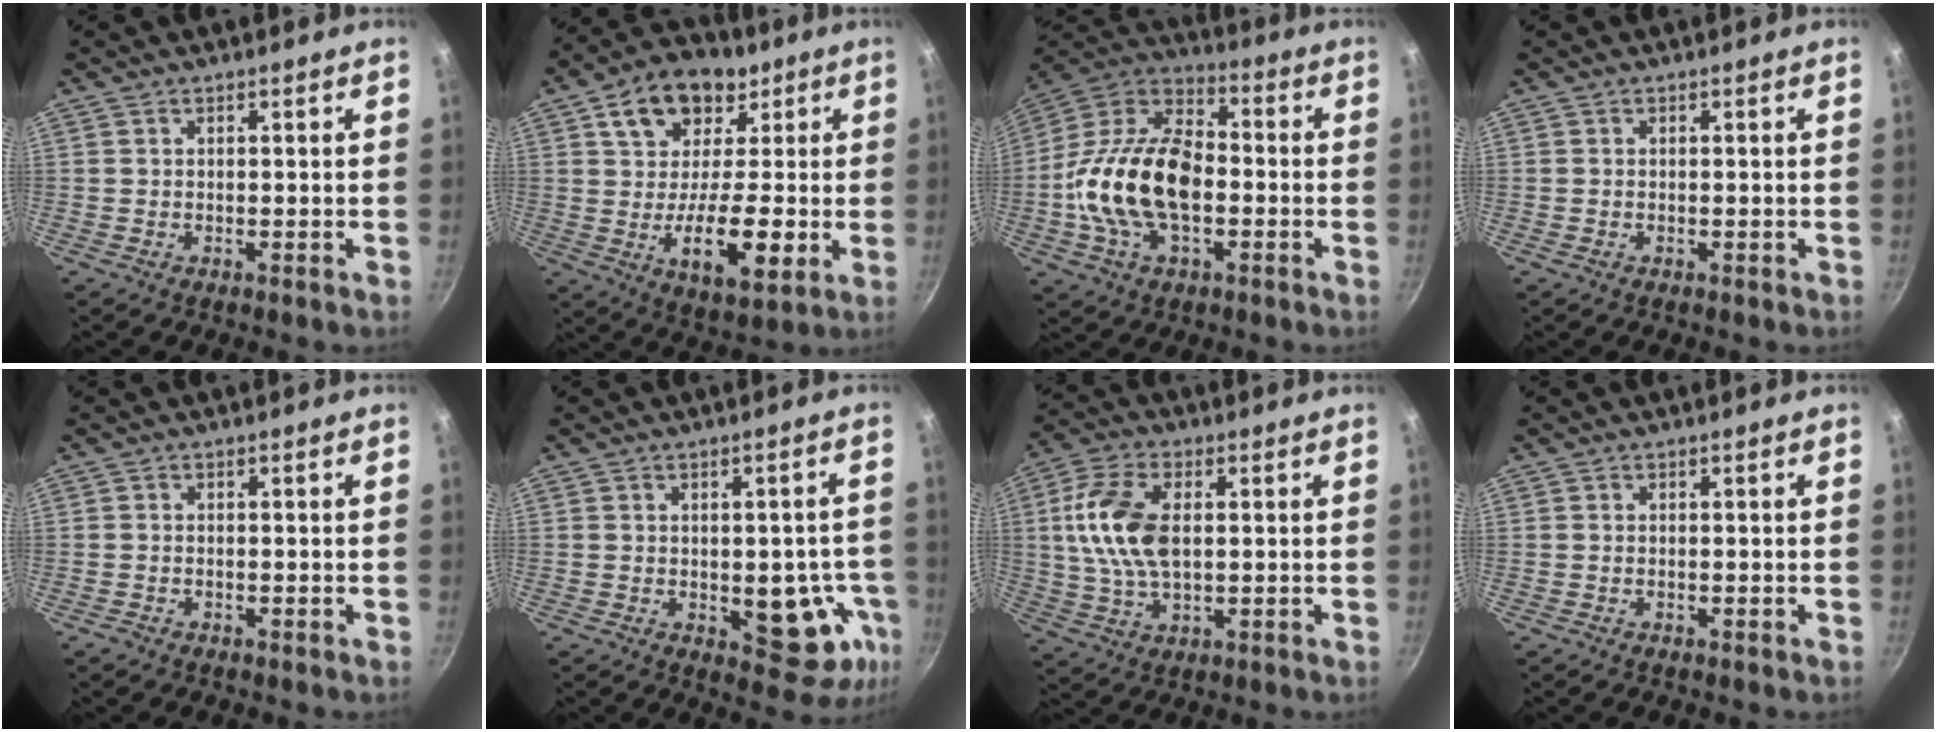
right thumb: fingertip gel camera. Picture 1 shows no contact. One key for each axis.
{"total": 18.6, "fx": 2.5, "fy": 13.1, "fz": 13.0, "tx": -0.172, "ty": 0.000, "tz": 0.036}
{"total": 20.6, "fx": -2.9, "fy": 12.2, "fz": 16.4, "tx": -0.288, "ty": 0.040, "tz": -0.067}
{"total": 0.0}
{"total": 0.7, "fx": -0.5, "fy": 0.3, "fz": 0.2, "tx": -0.010, "ty": 0.004, "tz": -0.011}
{"total": 12.0, "fx": -2.4, "fy": 6.4, "fz": 9.8, "tx": -0.060, "ty": 0.001, "tz": -0.023}
{"total": 13.0, "fx": 1.7, "fy": 7.3, "fz": 10.6, "tx": -0.200, "ty": 0.008, "tz": 0.027}
{"total": 0.0}